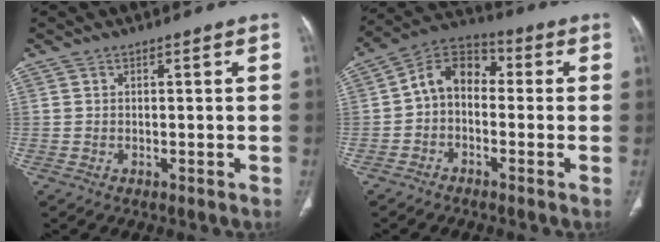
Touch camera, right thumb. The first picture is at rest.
{"total": 8.9, "force": [-0.6, 6.4, 6.2], "torque": [-0.081, 0.035, -0.031]}